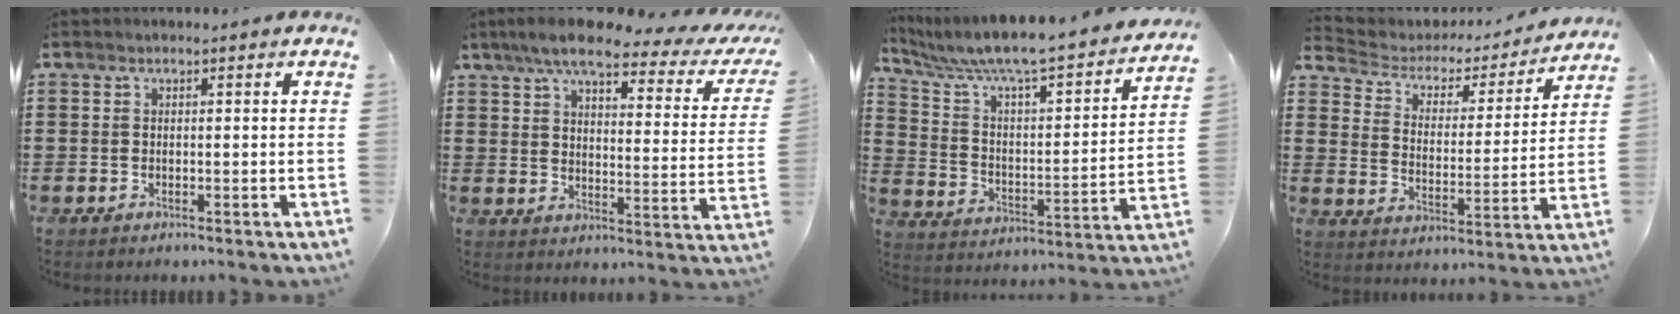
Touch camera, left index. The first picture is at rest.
{"total": 8.2, "force": [6.3, 1.5, 5.1], "torque": [-0.106, -0.026, 0.104]}
{"total": 7.0, "force": [6.3, 0.2, 3.1], "torque": [-0.087, -0.057, 0.100]}
{"total": 3.0, "force": [2.6, 1.5, 0.7], "torque": [-0.036, -0.022, 0.033]}